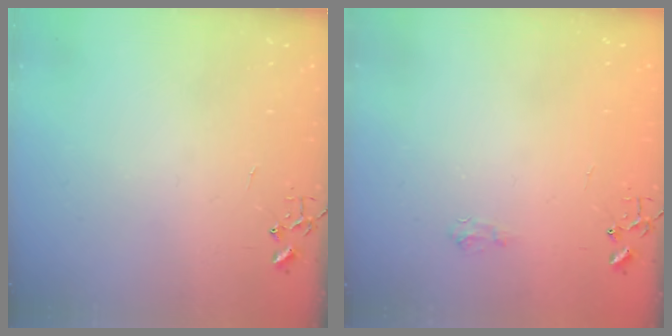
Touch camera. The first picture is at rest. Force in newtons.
{"total": 5.2, "press": 5.1, "slide": 0.6}